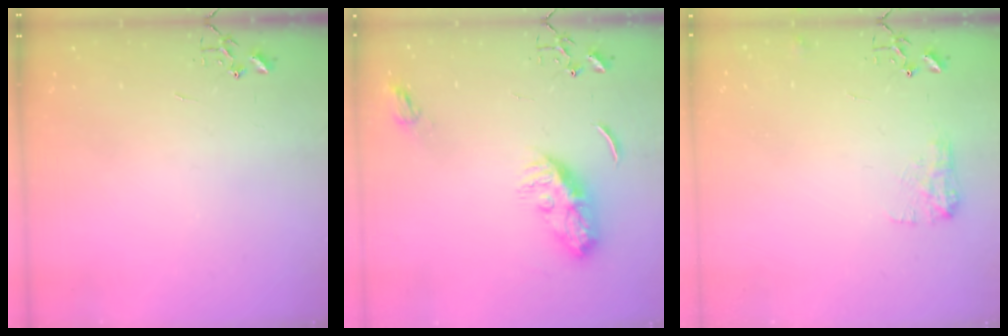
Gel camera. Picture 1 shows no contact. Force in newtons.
{"total": 9.9, "press": 9.9, "slide": 0.1}
{"total": 8.3, "press": 8.2, "slide": 0.3}